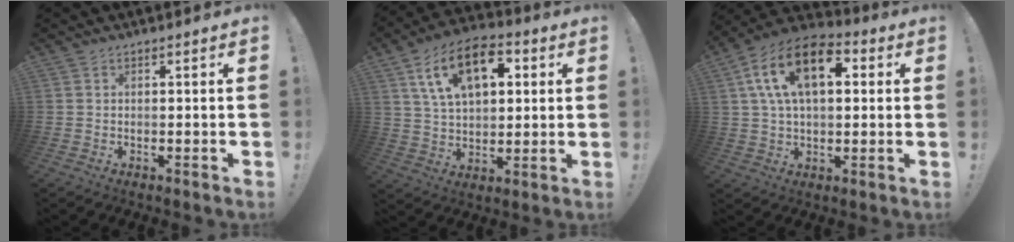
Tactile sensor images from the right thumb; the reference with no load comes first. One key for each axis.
{"total": 17.5, "fx": 7.0, "fy": 10.4, "fz": 12.2, "tx": -0.202, "ty": -0.011, "tz": 0.123}
{"total": 17.9, "fx": 5.6, "fy": 9.9, "fz": 13.8, "tx": -0.242, "ty": 0.002, "tz": 0.095}